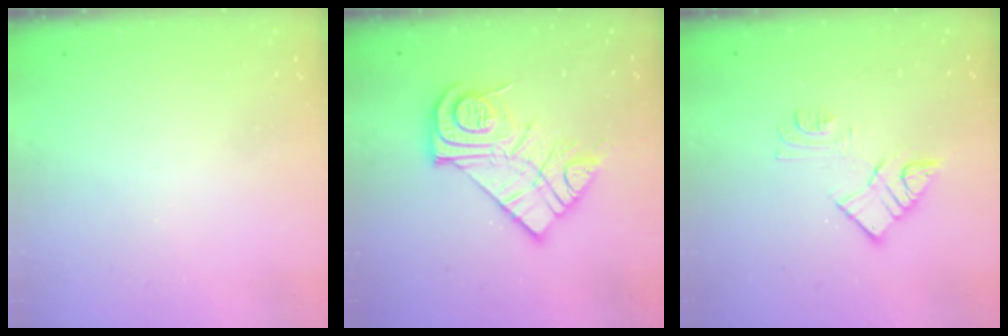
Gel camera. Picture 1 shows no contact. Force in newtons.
{"total": 16.3, "press": 16.2, "slide": 1.1}
{"total": 10.5, "press": 10.5, "slide": 0.7}